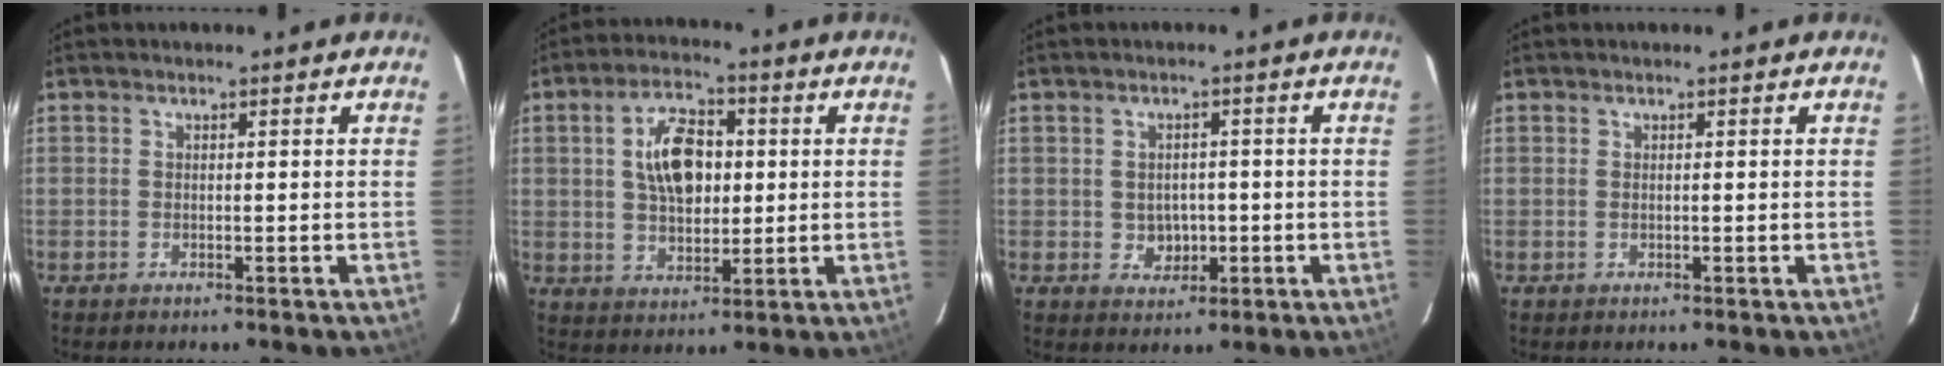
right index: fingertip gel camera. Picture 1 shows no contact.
{"total": 10.3, "force": [1.7, 6.0, 8.2], "torque": [-0.144, 0.018, 0.035]}
{"total": 4.0, "force": [-0.6, 3.6, 1.7], "torque": [-0.033, 0.007, 0.002]}
{"total": 0.0}